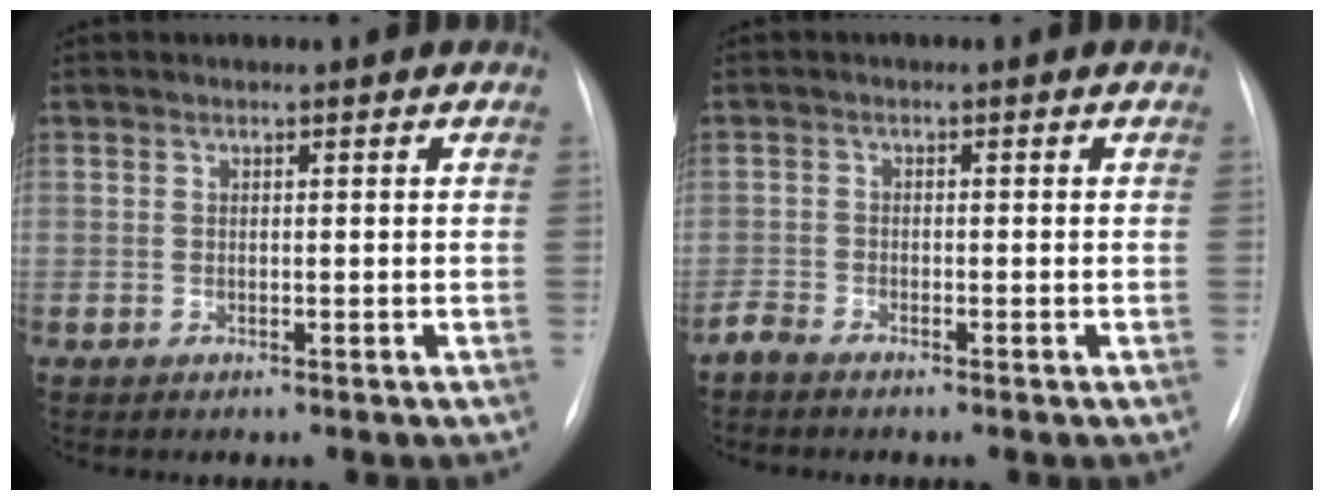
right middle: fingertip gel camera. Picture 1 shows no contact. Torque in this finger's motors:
{"motor_torque": [0.15, -0.32, 0.00, 0.00]}